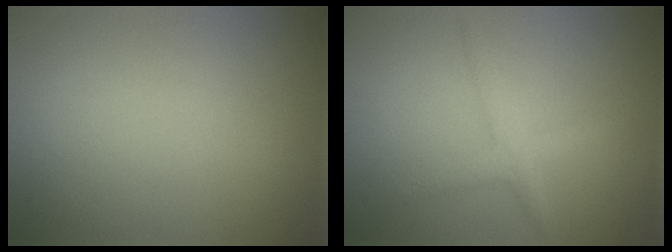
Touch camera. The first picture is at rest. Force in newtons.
{"total": 2.0, "press": 2.0, "slide": 0.1}